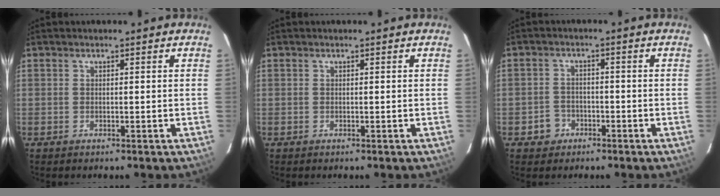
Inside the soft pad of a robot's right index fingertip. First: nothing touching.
{"total": 0.0}
{"total": 3.3, "force": [-1.6, 2.8, 0.5], "torque": [-0.006, 0.011, -0.027]}